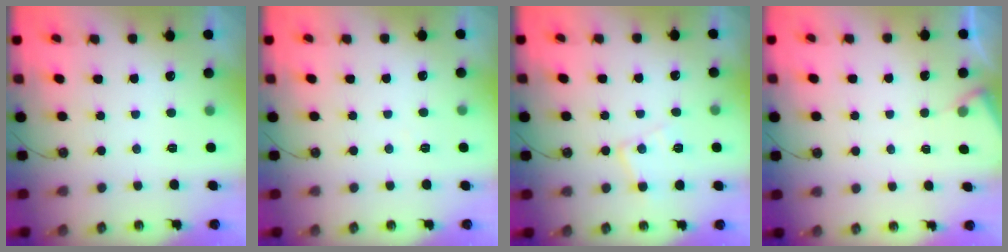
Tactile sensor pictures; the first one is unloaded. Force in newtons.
{"total": 3.0, "press": 2.9, "slide": 0.6}
{"total": 9.1, "press": 9.0, "slide": 0.6}
{"total": 3.4, "press": 3.4, "slide": 0.6}